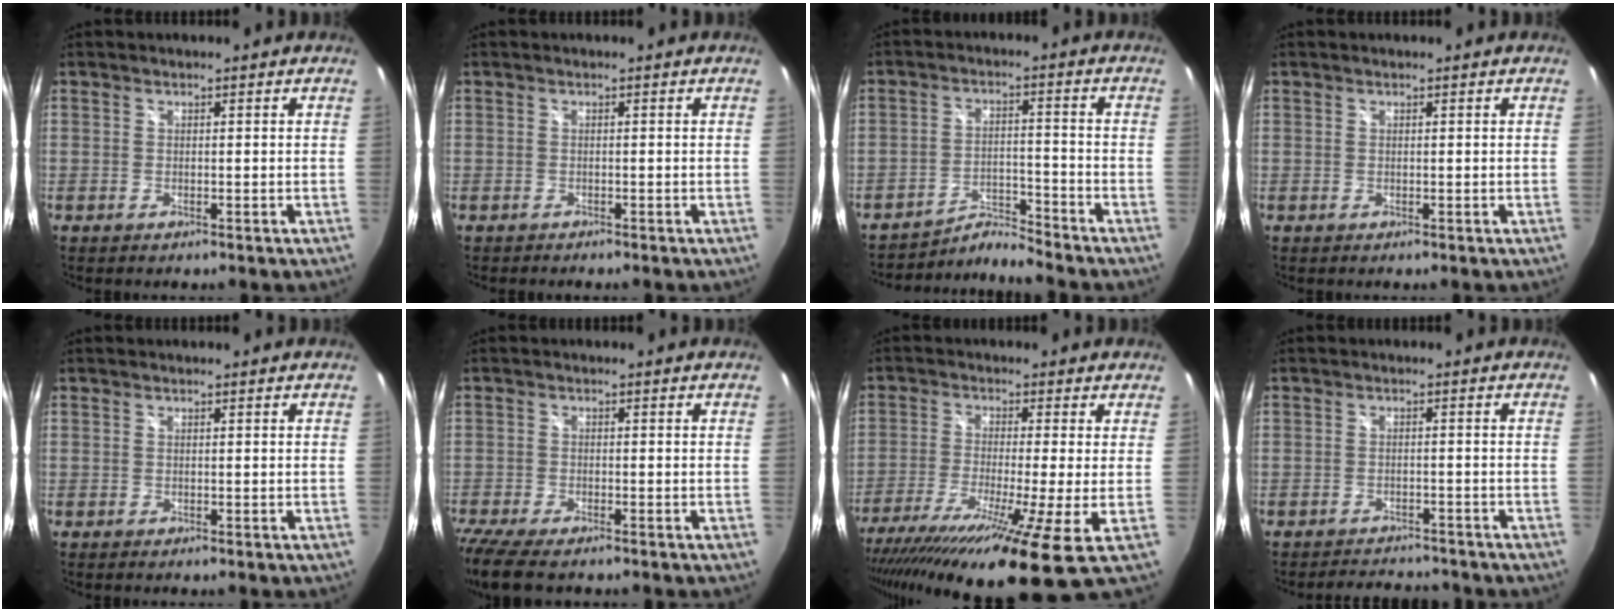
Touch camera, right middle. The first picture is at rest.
{"total": 0.6, "force": [-0.6, 0.0, 0.0], "torque": [-0.001, -0.004, -0.011]}
{"total": 5.4, "force": [-5.0, -1.6, -1.2], "torque": [0.012, 0.021, -0.095]}
{"total": 0.0}
{"total": 0.0}
{"total": 8.2, "force": [-6.7, 1.8, 4.5], "torque": [-0.118, -0.040, -0.125]}
{"total": 17.9, "force": [-10.3, 0.3, 14.7], "torque": [-0.282, -0.080, -0.176]}
{"total": 6.7, "force": [-6.3, 1.8, 1.5], "torque": [-0.038, 0.006, -0.086]}